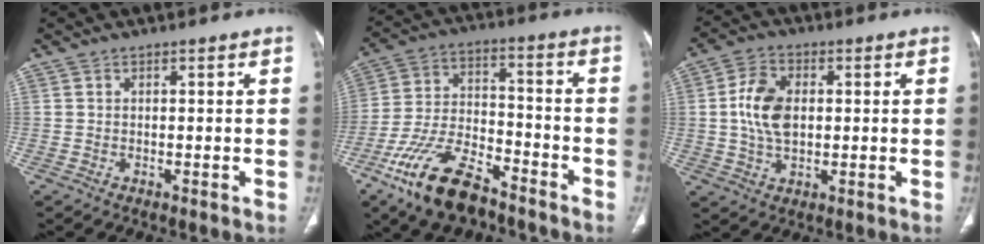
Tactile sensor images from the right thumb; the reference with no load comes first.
{"total": 16.1, "force": [-10.7, 7.2, 9.7], "torque": [-0.178, 0.056, -0.198]}
{"total": 8.9, "force": [0.7, 5.7, 6.9], "torque": [-0.126, 0.003, 0.013]}